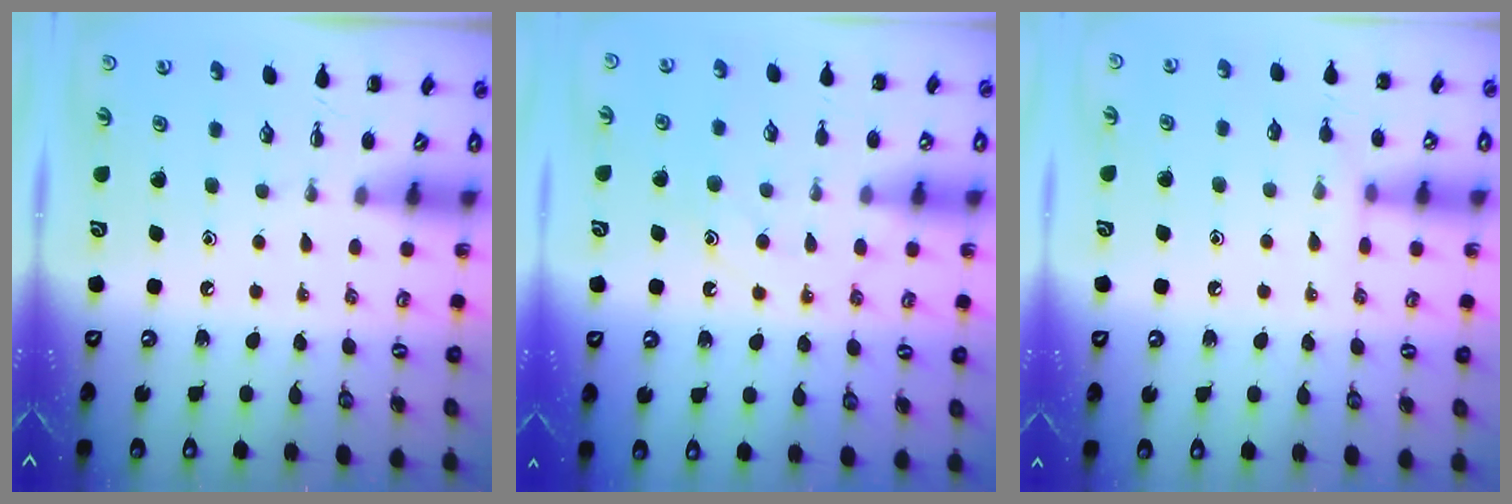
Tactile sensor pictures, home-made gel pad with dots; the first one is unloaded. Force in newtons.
{"total": 10.7, "press": 10.6, "slide": 0.9}
{"total": 5.5, "press": 5.3, "slide": 1.5}